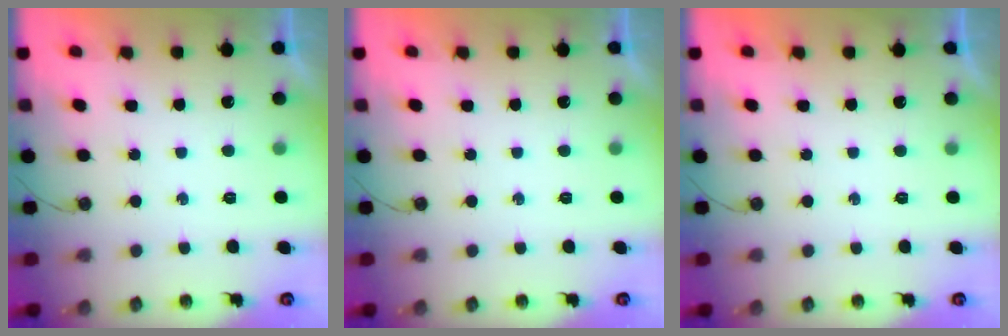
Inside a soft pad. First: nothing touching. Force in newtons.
{"total": 0.0}
{"total": 0.0}